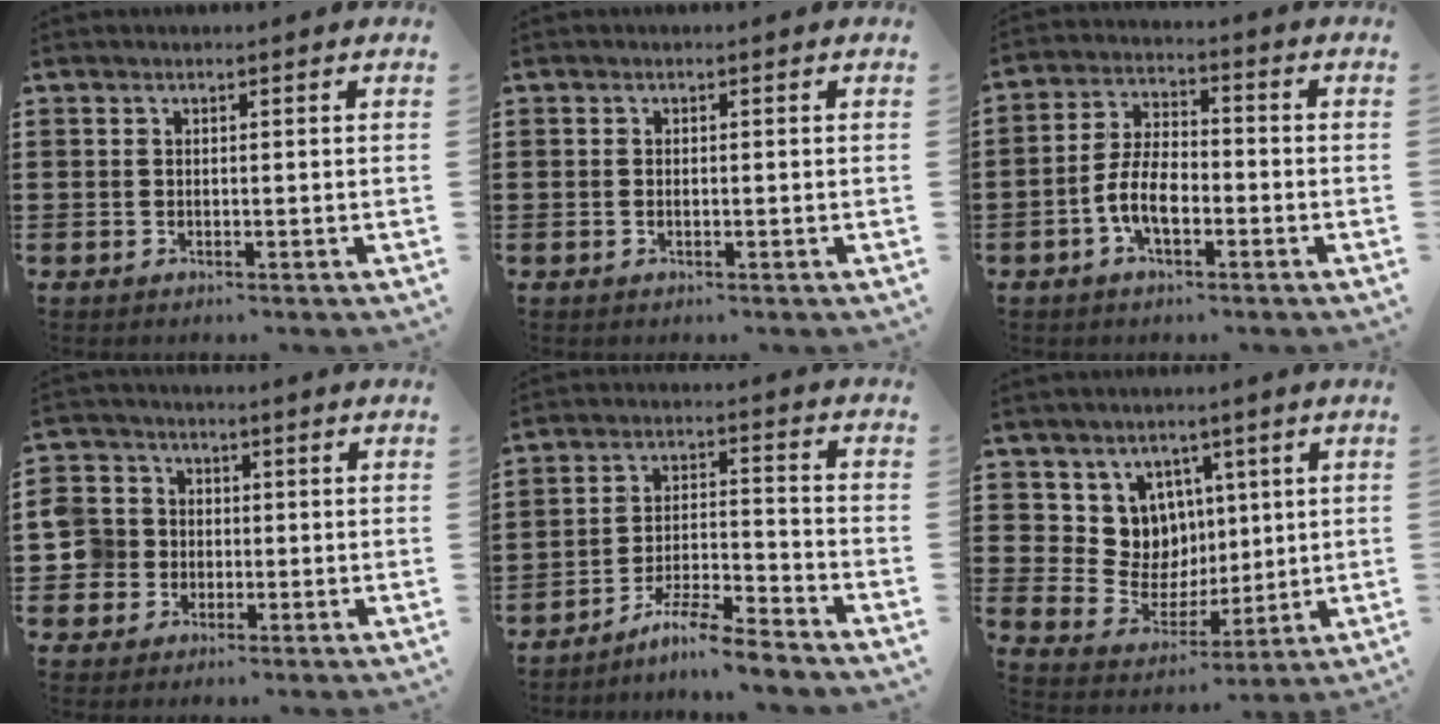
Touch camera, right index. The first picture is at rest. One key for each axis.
{"total": 0.5, "fx": -0.2, "fy": 0.1, "fz": 0.5, "tx": -0.012, "ty": -0.005, "tz": -0.001}
{"total": 6.9, "fx": -2.6, "fy": 3.1, "fz": 5.6, "tx": -0.138, "ty": -0.005, "tz": -0.056}
{"total": 6.4, "fx": -0.9, "fy": 6.1, "fz": 1.5, "tx": -0.071, "ty": 0.011, "tz": -0.022}
{"total": 6.9, "fx": -6.4, "fy": -0.3, "fz": 2.6, "tx": -0.056, "ty": -0.003, "tz": -0.124}
{"total": 8.1, "fx": 3.1, "fy": 7.3, "fz": 1.1, "tx": -0.052, "ty": -0.027, "tz": 0.065}